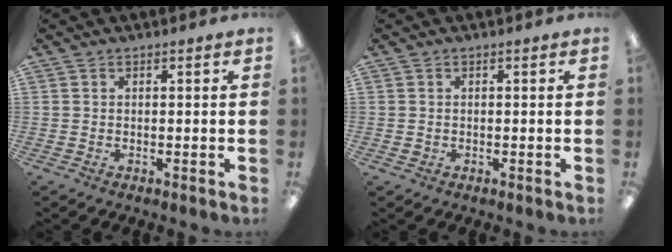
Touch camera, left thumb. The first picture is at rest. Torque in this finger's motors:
{"motor_torque": [-0.32, 0.19, 0.11, -0.18, 0.00]}